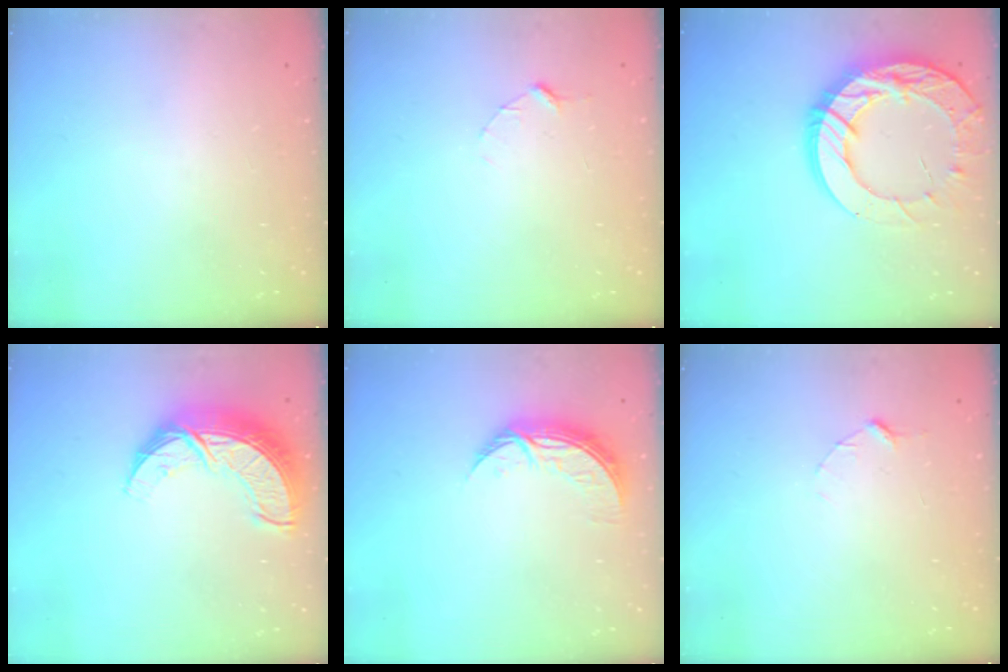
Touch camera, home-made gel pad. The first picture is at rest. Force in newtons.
{"total": 2.9, "press": 2.9, "slide": 0.3}
{"total": 21.2, "press": 21.1, "slide": 2.1}
{"total": 14.4, "press": 14.4, "slide": 1.0}
{"total": 8.5, "press": 8.5, "slide": 0.3}
{"total": 2.9, "press": 2.9, "slide": 0.3}